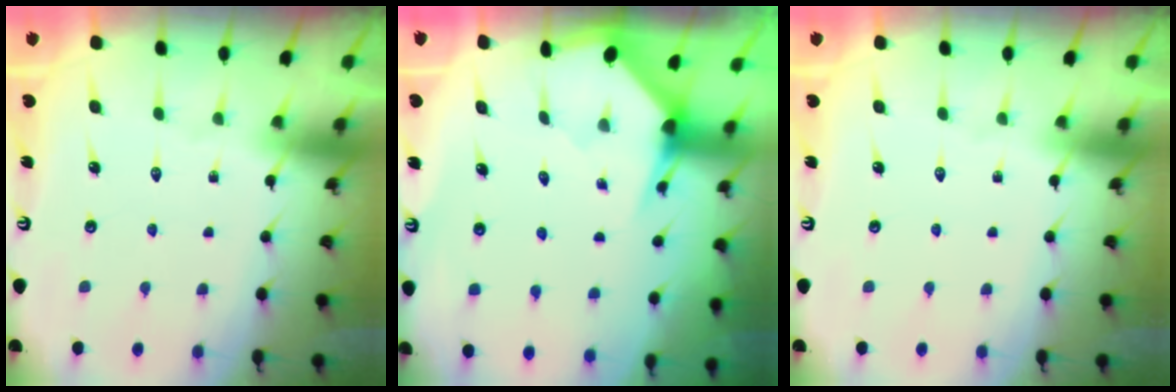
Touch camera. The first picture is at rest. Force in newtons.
{"total": 3.2, "press": 3.2, "slide": 0.1}
{"total": 0.0}